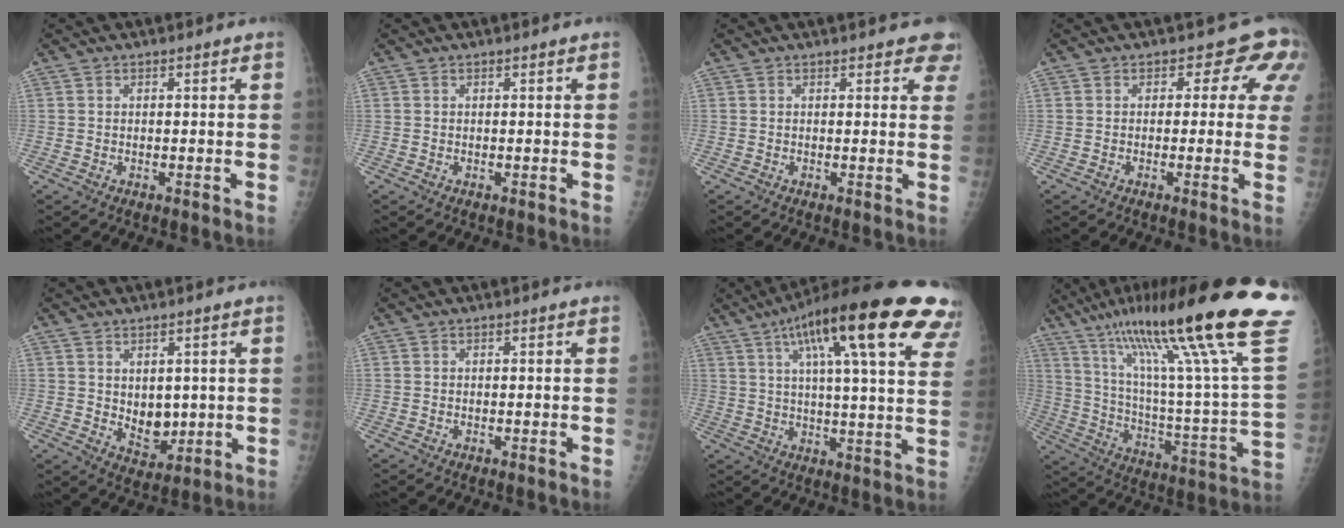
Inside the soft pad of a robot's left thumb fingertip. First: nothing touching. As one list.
[{"total": 0.0}, {"total": 3.9, "force": [3.1, 1.8, 1.6], "torque": [0.016, -0.009, 0.023]}, {"total": 6.4, "force": [2.5, 4.4, 4.0], "torque": [-0.002, -0.002, 0.008]}, {"total": 6.3, "force": [0.7, 4.5, 4.4], "torque": [-0.040, -0.019, 0.031]}, {"total": 0.0}, {"total": 27.8, "force": [14.2, 6.0, 23.2], "torque": [-0.310, 0.001, 0.191]}, {"total": 36.7, "force": [22.6, 4.3, 28.6], "torque": [-0.380, -0.056, 0.359]}]